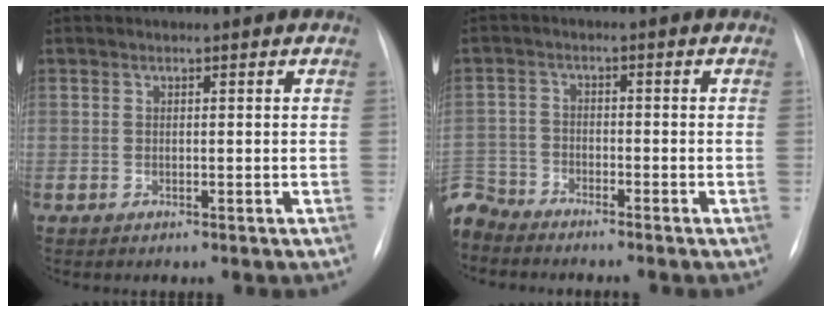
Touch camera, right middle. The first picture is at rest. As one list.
[{"total": 6.7, "force": [-6.4, 1.8, 0.5], "torque": [-0.010, -0.007, -0.128]}]